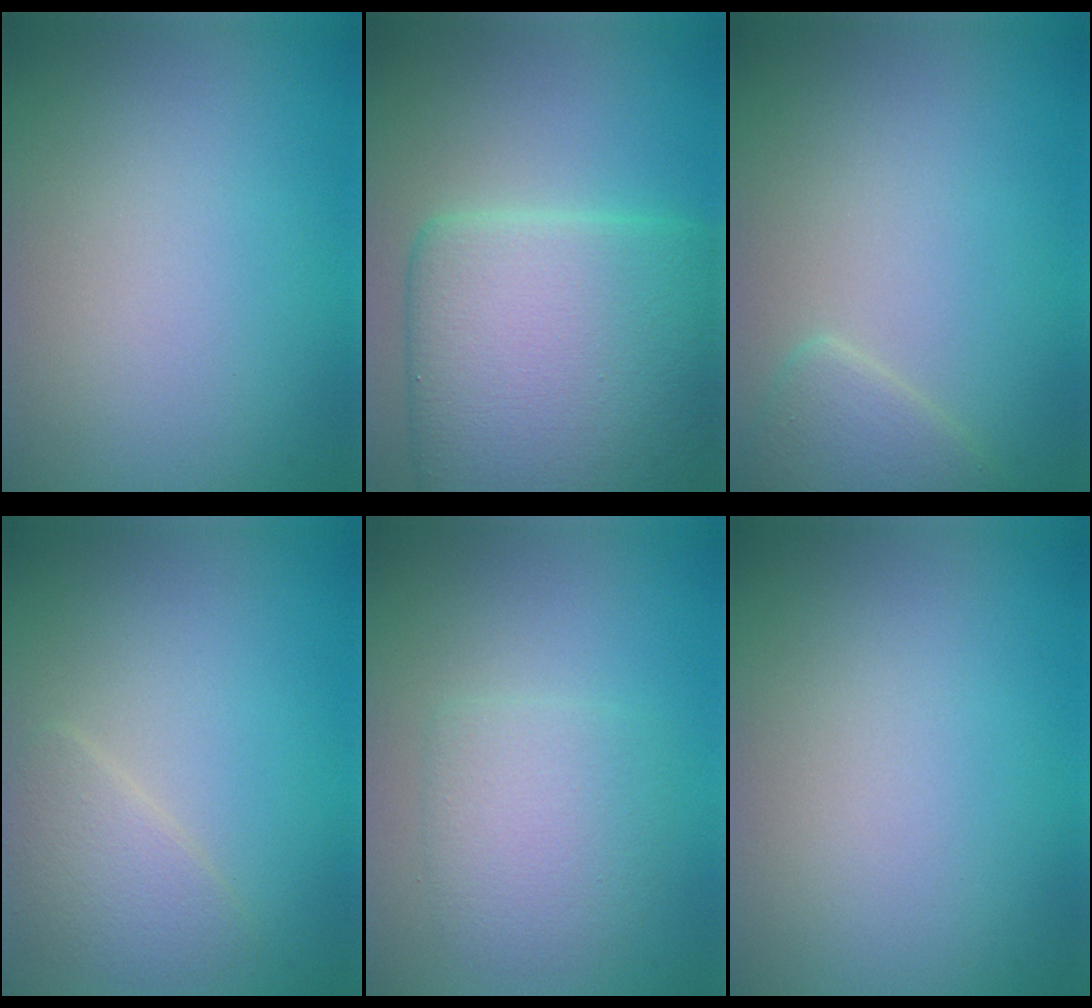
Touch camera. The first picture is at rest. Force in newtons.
{"total": 12.5, "press": 12.5, "slide": 0.2}
{"total": 2.2, "press": 2.2, "slide": 0.2}
{"total": 2.4, "press": 2.4, "slide": 0.1}
{"total": 3.0, "press": 3.0, "slide": 0.3}
{"total": 0.0}